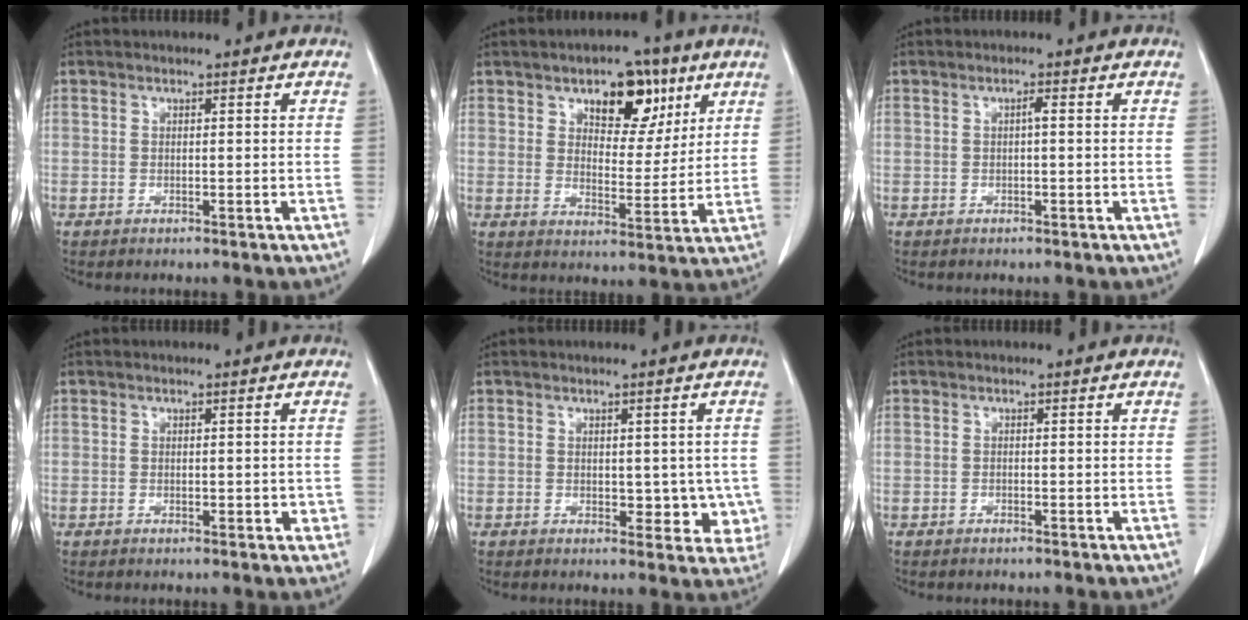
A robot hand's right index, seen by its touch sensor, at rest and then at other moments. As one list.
[{"total": 9.7, "force": [5.3, 5.2, 6.2], "torque": [-0.082, 0.011, 0.082]}, {"total": 0.8, "force": [0.0, 0.1, 0.8], "torque": [-0.014, 0.002, 0.000]}, {"total": 1.8, "force": [-0.2, 1.0, 1.5], "torque": [-0.017, 0.000, 0.001]}, {"total": 5.1, "force": [-0.1, 3.3, 3.9], "torque": [-0.021, 0.002, 0.004]}, {"total": 0.0}]